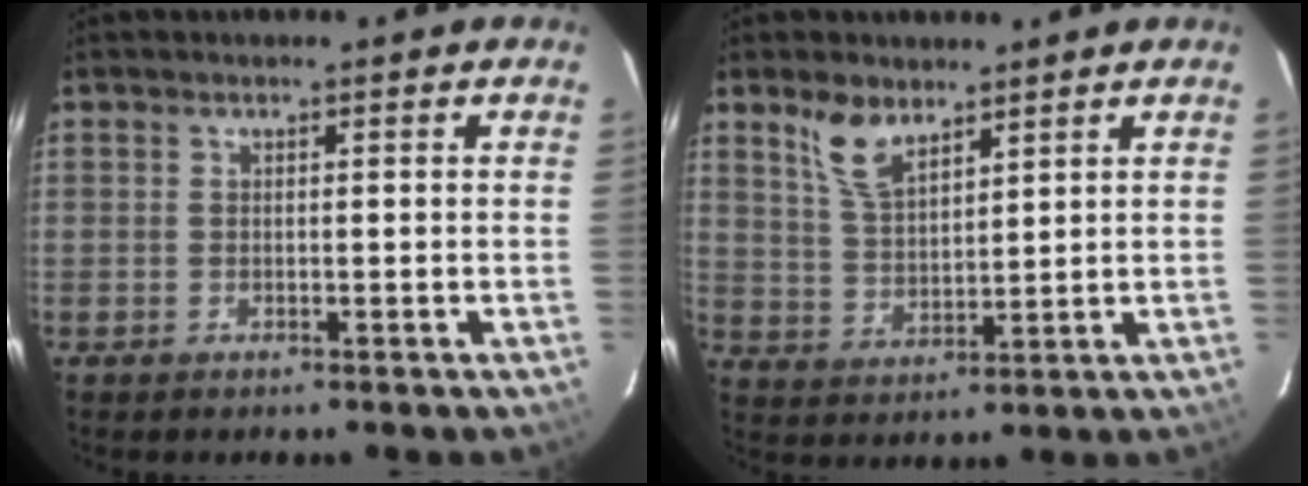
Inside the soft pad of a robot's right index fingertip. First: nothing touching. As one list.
[{"total": 7.2, "force": [5.0, 3.1, 4.2], "torque": [-0.080, 0.007, 0.103]}]